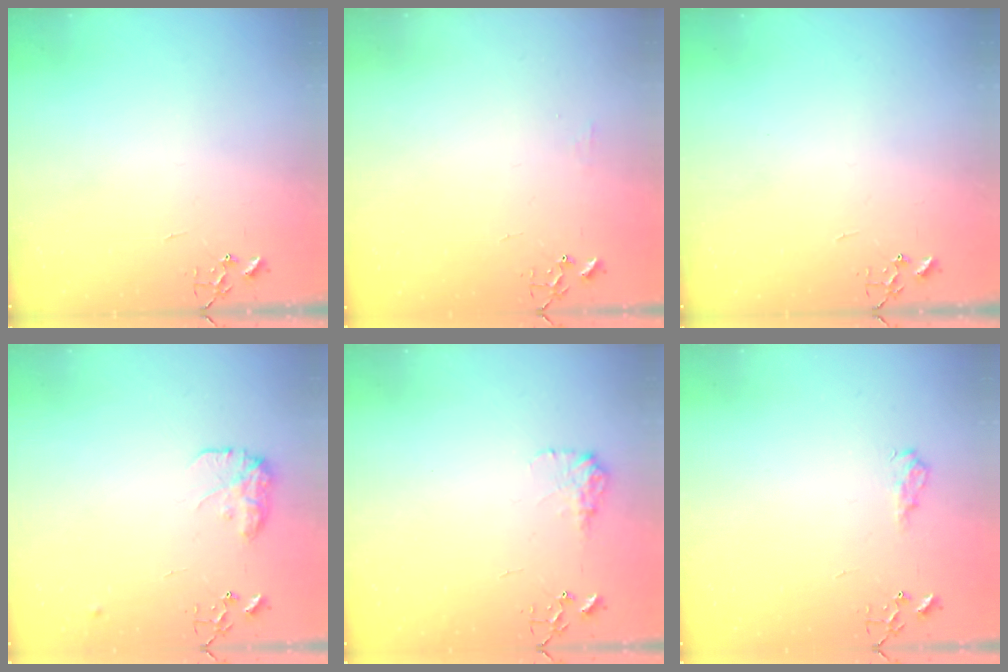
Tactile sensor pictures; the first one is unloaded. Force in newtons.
{"total": 5.1, "press": 5.1, "slide": 0.7}
{"total": 0.0}
{"total": 10.8, "press": 10.8, "slide": 0.6}
{"total": 9.6, "press": 9.6, "slide": 0.3}
{"total": 8.2, "press": 8.2, "slide": 0.9}